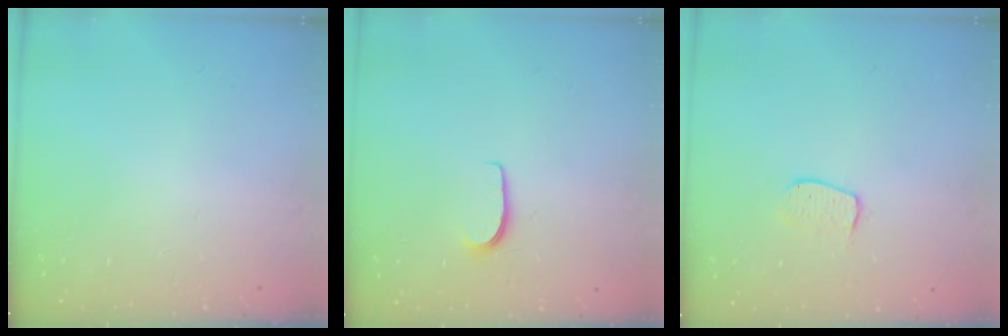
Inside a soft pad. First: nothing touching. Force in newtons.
{"total": 5.4, "press": 5.3, "slide": 0.5}
{"total": 6.7, "press": 6.7, "slide": 0.5}